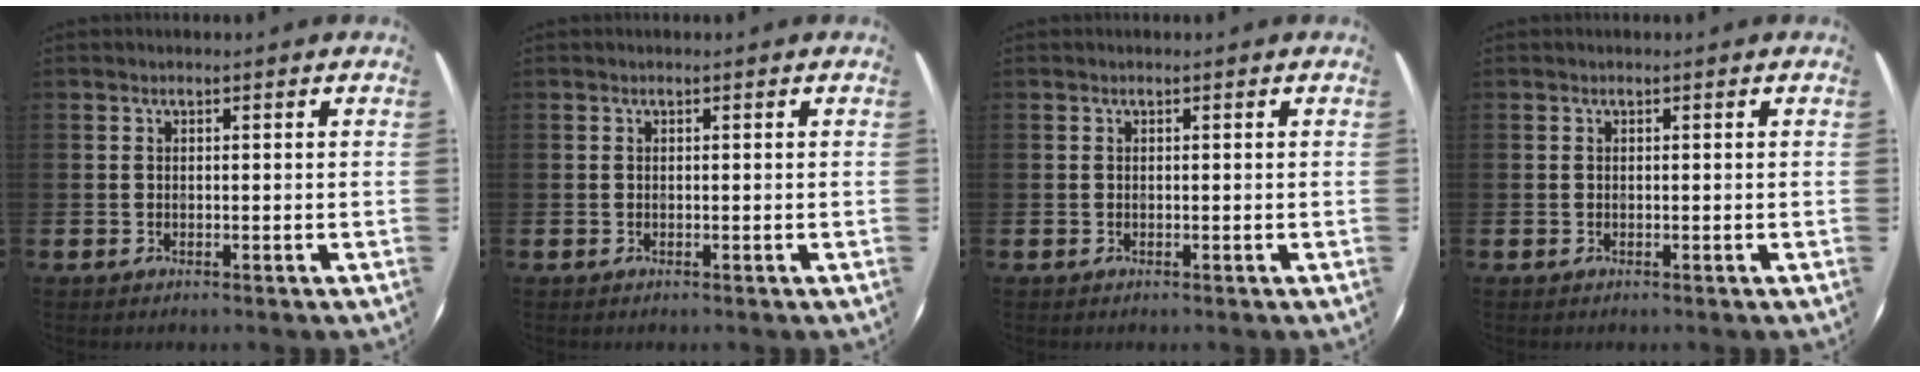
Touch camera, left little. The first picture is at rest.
{"total": 0.0}
{"total": 0.0}
{"total": 0.0}